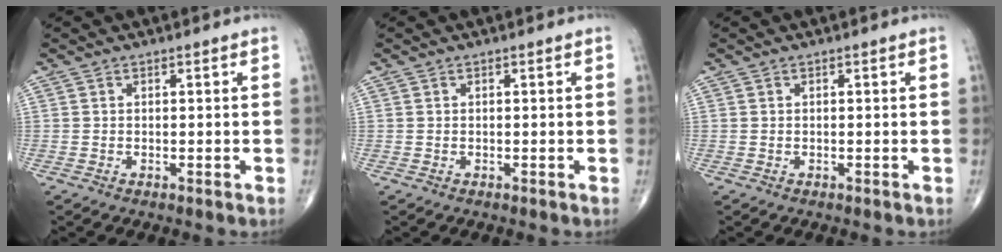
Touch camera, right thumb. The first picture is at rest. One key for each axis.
{"total": 0.0}
{"total": 0.0}